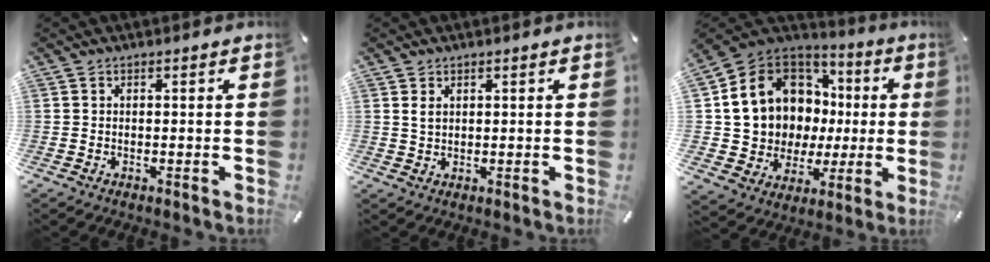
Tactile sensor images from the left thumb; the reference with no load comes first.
{"total": 1.9, "force": [0.8, 1.2, 1.2], "torque": [-0.027, 0.003, 0.015]}
{"total": 14.4, "force": [4.6, 12.5, 5.6], "torque": [-0.122, -0.046, 0.111]}